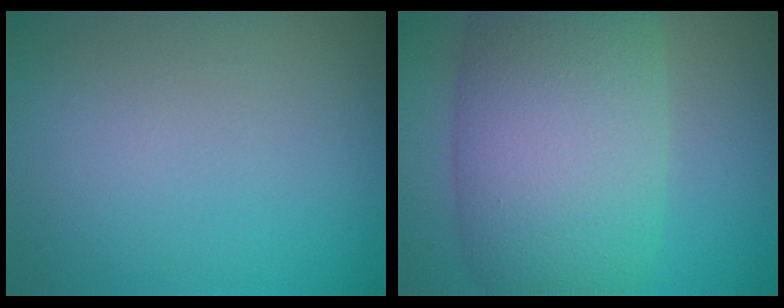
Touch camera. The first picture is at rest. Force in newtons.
{"total": 11.9, "press": 11.9, "slide": 0.3}